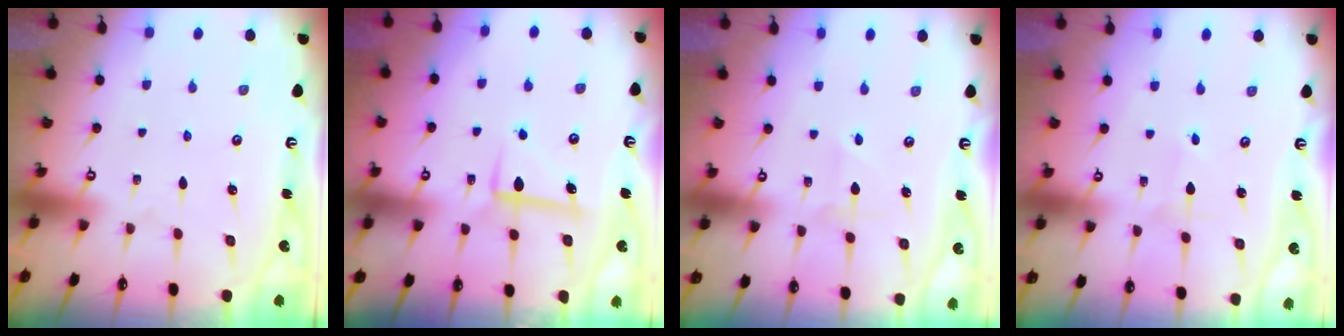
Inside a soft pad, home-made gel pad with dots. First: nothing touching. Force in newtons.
{"total": 6.0, "press": 5.9, "slide": 1.0}
{"total": 3.0, "press": 2.9, "slide": 0.5}
{"total": 0.6, "press": 0.6, "slide": 0.0}